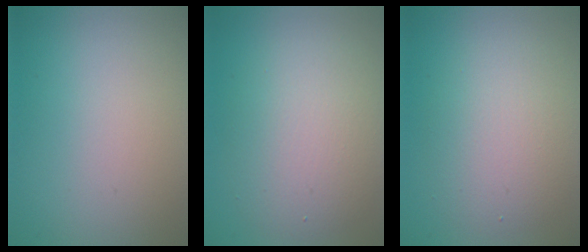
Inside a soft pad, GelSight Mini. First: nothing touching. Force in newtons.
{"total": 5.3, "press": 5.3, "slide": 0.2}
{"total": 4.6, "press": 4.6, "slide": 0.1}